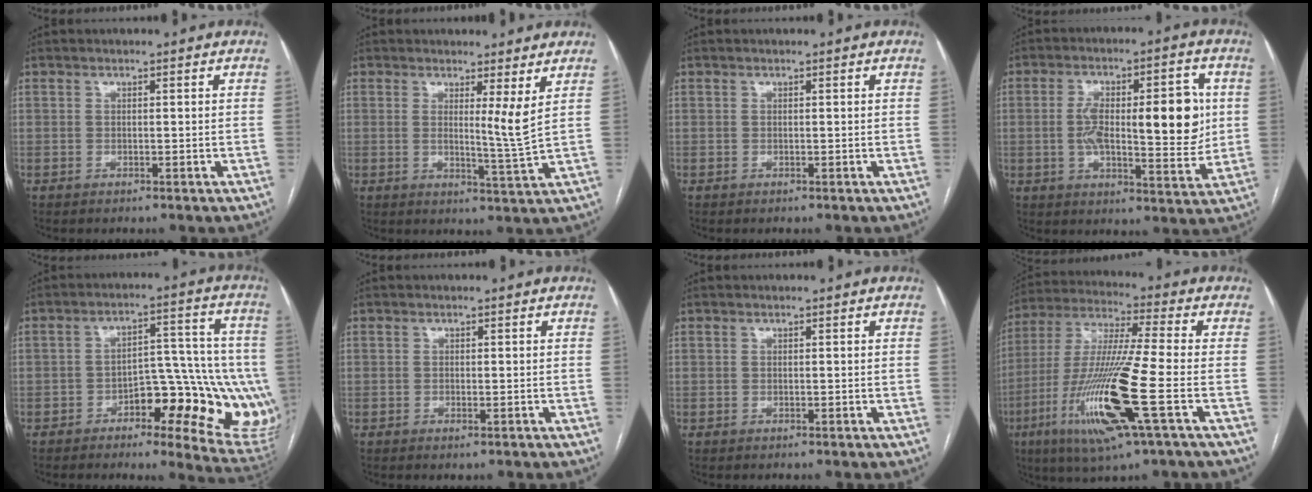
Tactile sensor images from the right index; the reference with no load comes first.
{"total": 4.2, "force": [1.5, -0.9, 3.8], "torque": [-0.066, -0.021, 0.028]}
{"total": 0.0}
{"total": 15.8, "force": [1.3, 5.1, 14.9], "torque": [-0.226, 0.016, 0.023]}
{"total": 16.9, "force": [-4.6, 6.6, 14.8], "torque": [-0.132, 0.021, -0.050]}
{"total": 0.7, "force": [-0.5, 0.2, 0.5], "torque": [-0.008, -0.001, -0.004]}
{"total": 0.0}
{"total": 18.1, "force": [-6.2, 0.2, 17.0], "torque": [-0.362, -0.025, -0.120]}